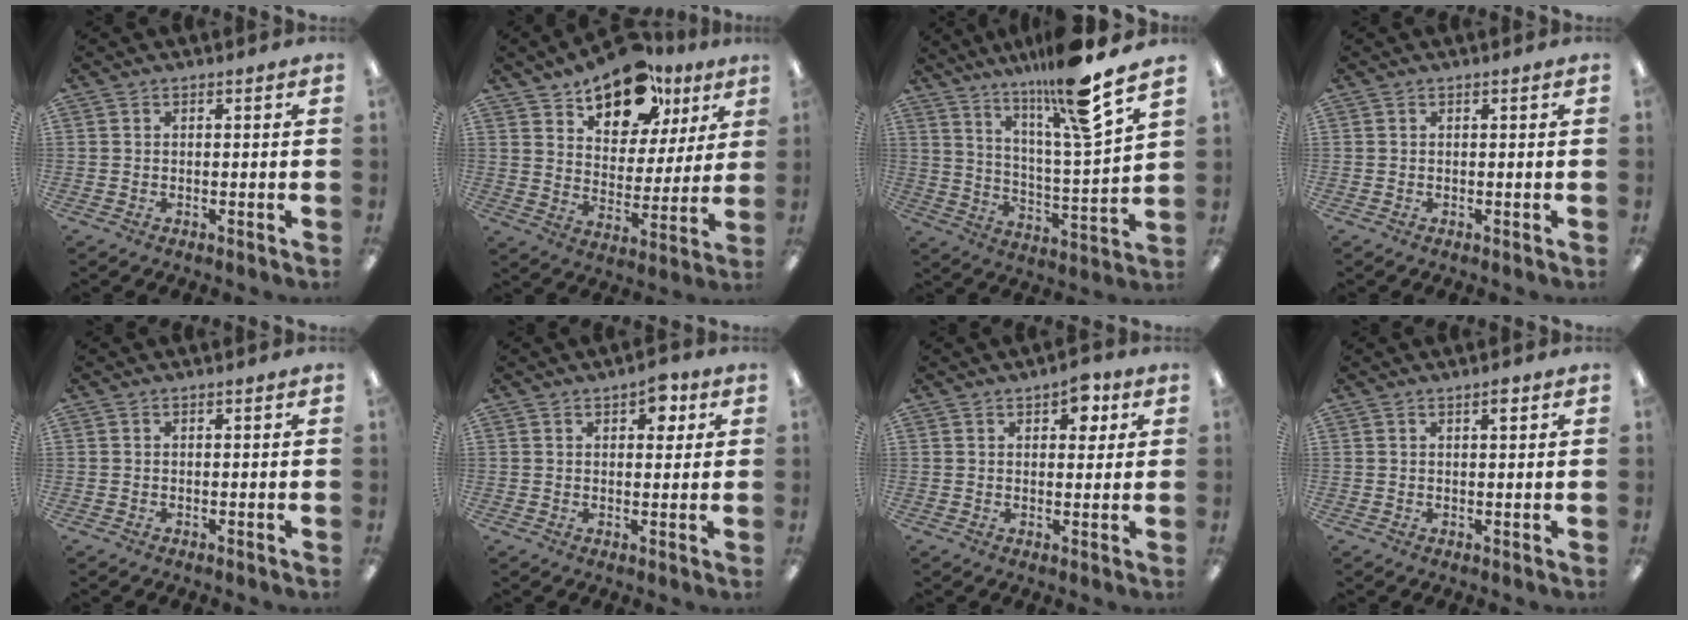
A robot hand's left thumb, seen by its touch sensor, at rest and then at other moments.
{"total": 17.2, "force": [12.3, 9.3, 7.7], "torque": [-0.117, -0.072, 0.218]}
{"total": 17.4, "force": [13.3, 0.9, 11.1], "torque": [-0.202, -0.076, 0.208]}
{"total": 0.0}
{"total": 0.0}
{"total": 5.5, "force": [2.8, 2.9, 3.7], "torque": [-0.037, -0.009, 0.043]}
{"total": 5.8, "force": [3.2, 3.1, 3.7], "torque": [-0.029, -0.011, 0.049]}
{"total": 2.2, "force": [1.6, 0.5, 1.4], "torque": [-0.015, -0.004, 0.023]}